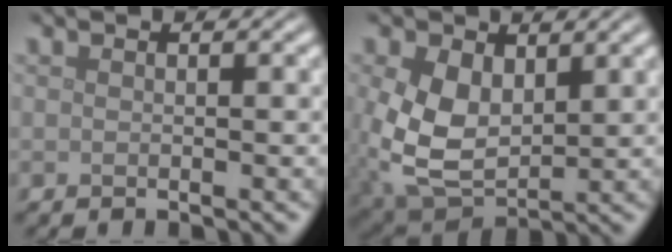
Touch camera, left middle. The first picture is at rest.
{"total": 7.8, "force": [0.7, 5.4, 5.6], "torque": [-0.157, -0.020, 0.028]}